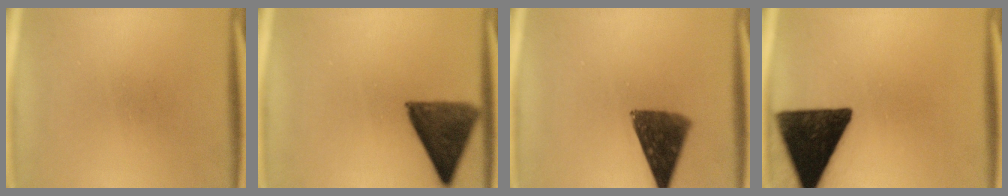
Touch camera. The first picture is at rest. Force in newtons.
{"total": 11.1}
{"total": 10.4}
{"total": 16.8}